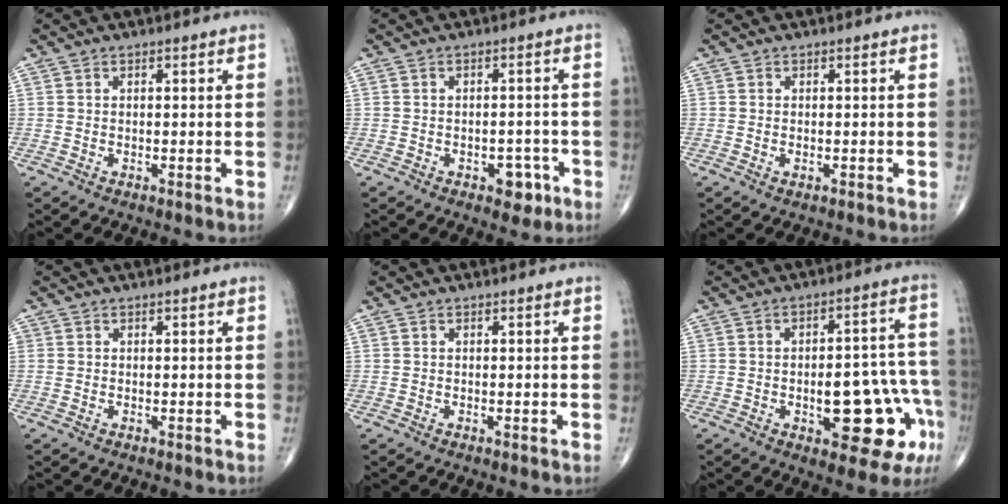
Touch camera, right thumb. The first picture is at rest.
{"total": 4.2, "force": [-2.1, 2.5, 2.6], "torque": [-0.014, 0.014, -0.025]}
{"total": 0.7, "force": [-0.2, 0.4, 0.6], "torque": [-0.011, -0.001, -0.003]}
{"total": 0.0}
{"total": 0.0}
{"total": 17.0, "force": [-5.6, 7.3, 14.3], "torque": [-0.144, 0.050, -0.056]}